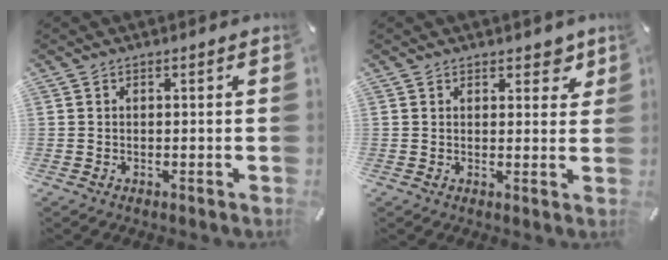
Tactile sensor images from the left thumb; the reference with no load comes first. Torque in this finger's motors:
{"motor_torque": [0.25, -0.24, 0.19, 0.17, -0.05]}